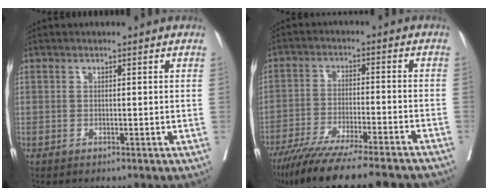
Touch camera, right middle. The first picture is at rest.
{"total": 21.1, "force": [-18.1, 1.6, 10.8], "torque": [-0.139, -0.044, -0.265]}